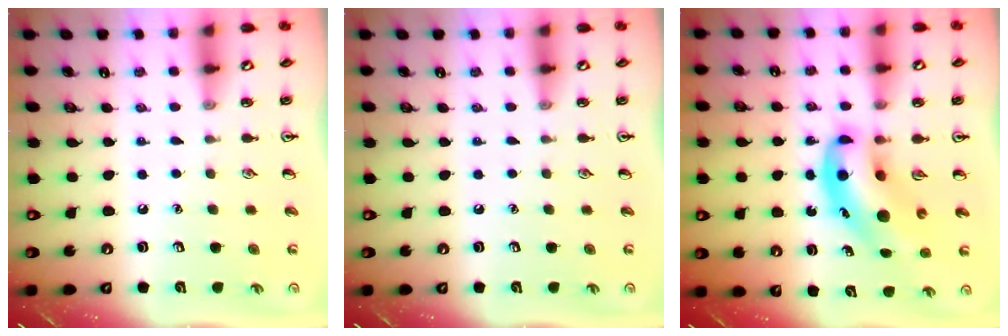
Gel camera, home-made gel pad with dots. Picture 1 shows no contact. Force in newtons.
{"total": 0.0}
{"total": 9.8, "press": 9.4, "slide": 2.7}